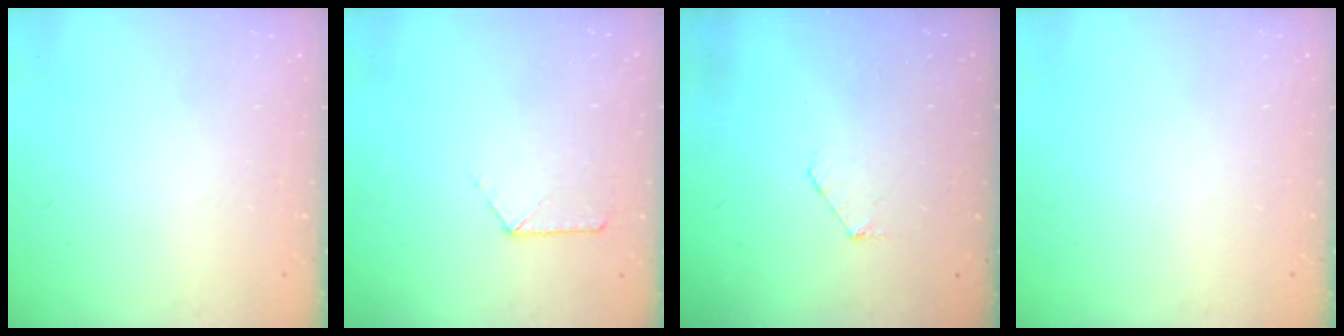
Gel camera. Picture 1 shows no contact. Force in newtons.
{"total": 7.8, "press": 7.7, "slide": 0.6}
{"total": 4.8, "press": 4.8, "slide": 0.3}
{"total": 0.0}